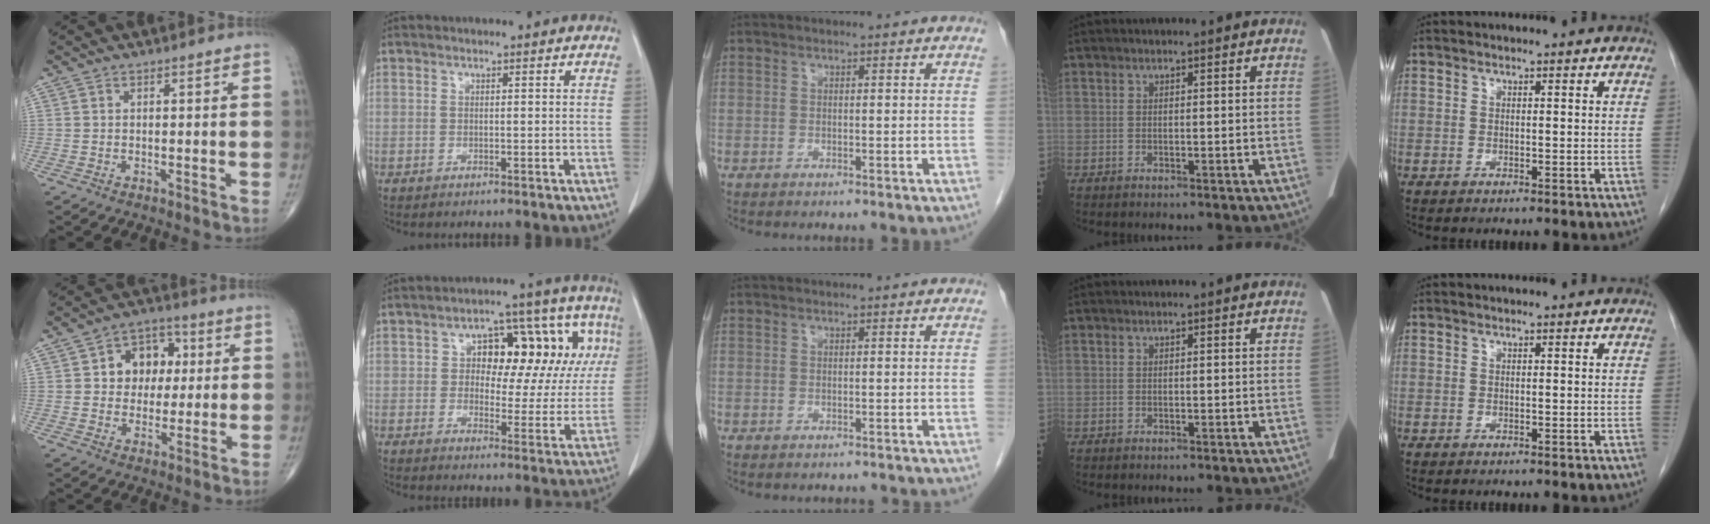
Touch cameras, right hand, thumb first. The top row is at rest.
{"thumb": {"total": 10.2, "force": [1.8, 8.0, 6.0], "torque": [-0.036, 0.012, 0.022]}, "index": {"total": 15.9, "force": [4.4, 7.7, 13.2], "torque": [-0.154, 0.039, 0.057]}, "middle": {"total": 3.1, "force": [-2.9, 1.0, 0.7], "torque": [-0.006, -0.003, -0.033]}}